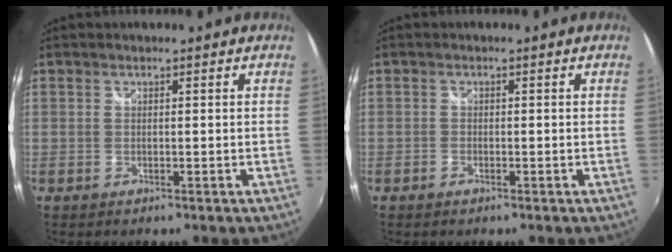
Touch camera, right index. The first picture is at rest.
{"total": 0.5, "force": [-0.4, -0.3, 0.1], "torque": [0.001, -0.001, -0.012]}